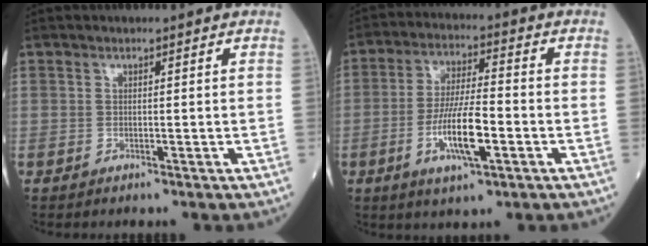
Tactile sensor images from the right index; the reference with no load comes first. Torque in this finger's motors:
{"motor_torque": [1.43, -0.48, 0.83, 0.21]}